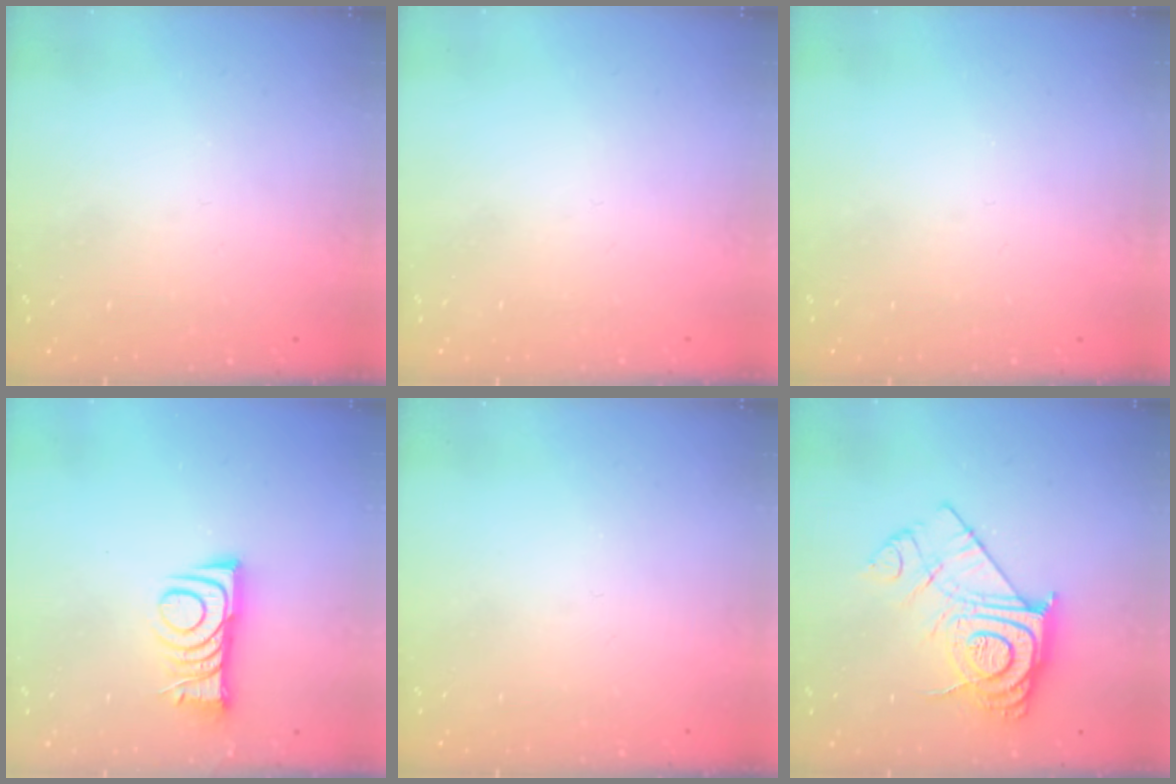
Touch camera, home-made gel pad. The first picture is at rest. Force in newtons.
{"total": 1.5, "press": 1.5, "slide": 0.1}
{"total": 0.0}
{"total": 8.8, "press": 8.8, "slide": 0.6}
{"total": 0.0}
{"total": 14.6, "press": 14.5, "slide": 0.9}